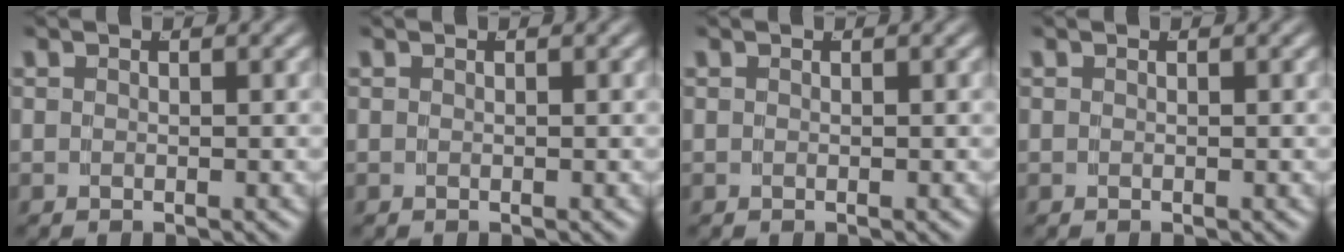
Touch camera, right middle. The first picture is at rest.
{"total": 0.0}
{"total": 0.0}
{"total": 0.0}